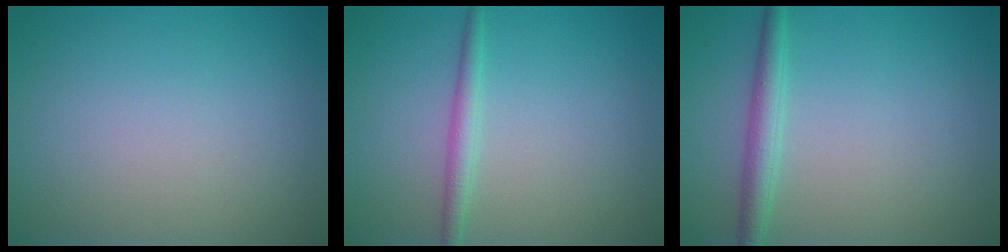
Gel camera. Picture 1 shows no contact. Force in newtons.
{"total": 1.7, "press": 1.7, "slide": 0.1}
{"total": 2.3, "press": 2.3, "slide": 0.1}